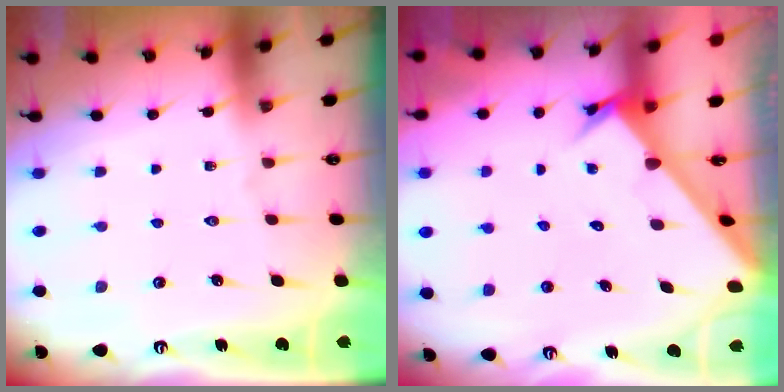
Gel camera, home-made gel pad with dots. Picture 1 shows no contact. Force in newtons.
{"total": 2.7, "press": 2.7, "slide": 0.3}